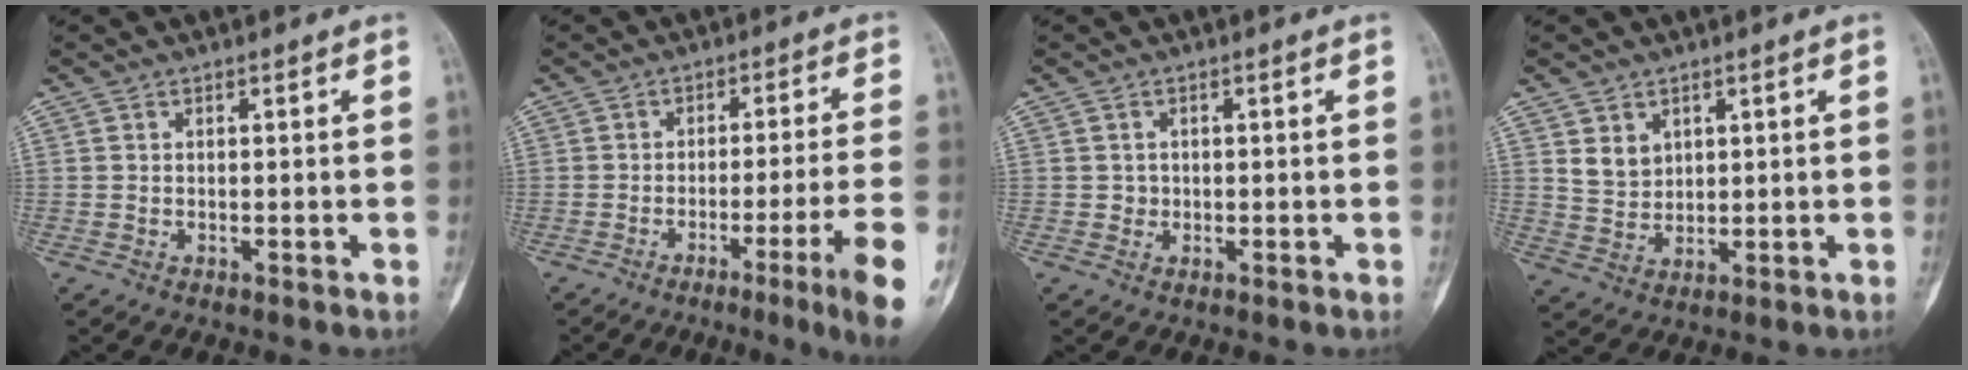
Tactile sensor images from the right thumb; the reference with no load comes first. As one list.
[{"total": 12.0, "force": [-5.6, -0.2, 10.6], "torque": [-0.154, 0.002, -0.081]}, {"total": 1.2, "force": [-0.1, 1.2, 0.2], "torque": [0.006, 0.005, -0.003]}, {"total": 4.5, "force": [2.1, 3.4, 1.8], "torque": [-0.016, -0.021, 0.050]}]